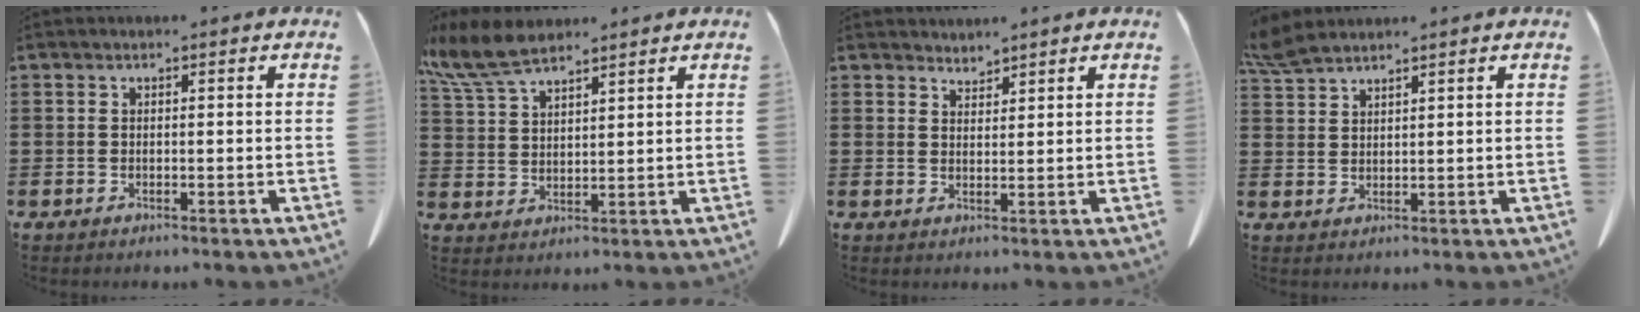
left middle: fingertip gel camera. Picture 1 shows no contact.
{"total": 7.3, "force": [5.8, 2.3, 3.9], "torque": [-0.100, -0.009, 0.107]}
{"total": 2.0, "force": [2.0, 0.1, -0.3], "torque": [0.001, -0.003, 0.039]}
{"total": 3.6, "force": [3.2, 0.5, 1.5], "torque": [-0.041, -0.007, 0.061]}